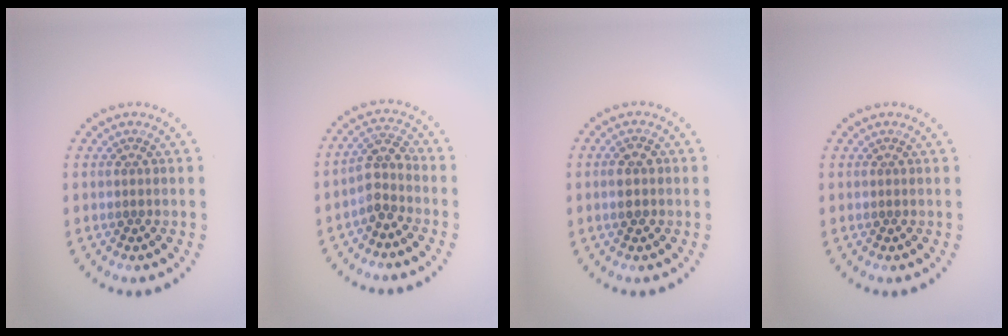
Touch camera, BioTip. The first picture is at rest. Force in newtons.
{"total": 2.5, "press": 2.0, "slide": 1.5}
{"total": 1.7, "press": 1.7, "slide": 0.2}
{"total": 0.0}